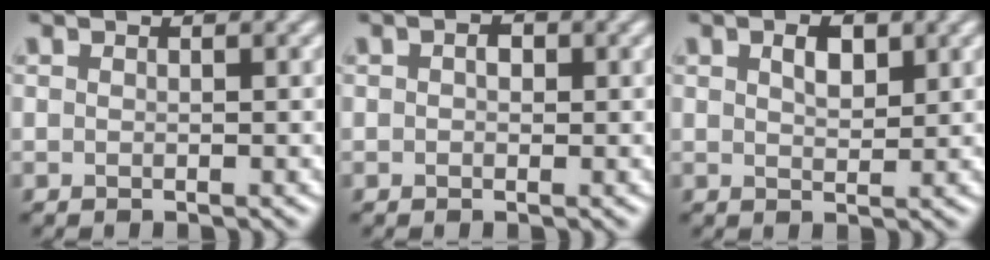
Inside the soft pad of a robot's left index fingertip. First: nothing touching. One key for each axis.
{"total": 1.3, "fx": 0.3, "fy": 0.9, "fz": 0.9, "tx": -0.010, "ty": -0.002, "tz": 0.000}
{"total": 2.3, "fx": 1.1, "fy": 1.2, "fz": 1.7, "tx": -0.031, "ty": 0.003, "tz": 0.021}